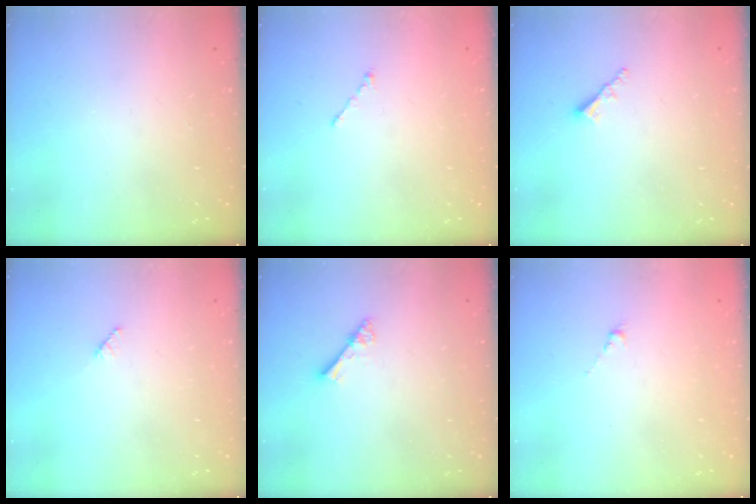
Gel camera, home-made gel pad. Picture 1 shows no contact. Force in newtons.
{"total": 0.7, "press": 0.7, "slide": 0.2}
{"total": 2.3, "press": 2.2, "slide": 0.6}
{"total": 1.9, "press": 1.9, "slide": 0.3}
{"total": 2.8, "press": 2.8, "slide": 0.3}
{"total": 0.0}